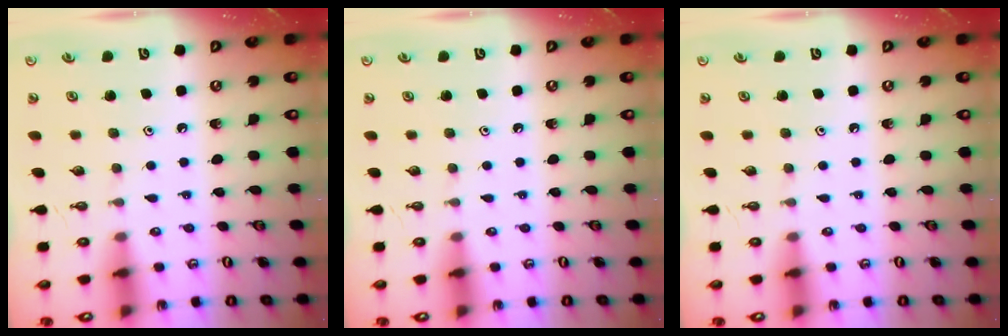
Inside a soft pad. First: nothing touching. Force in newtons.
{"total": 0.0}
{"total": 0.0}